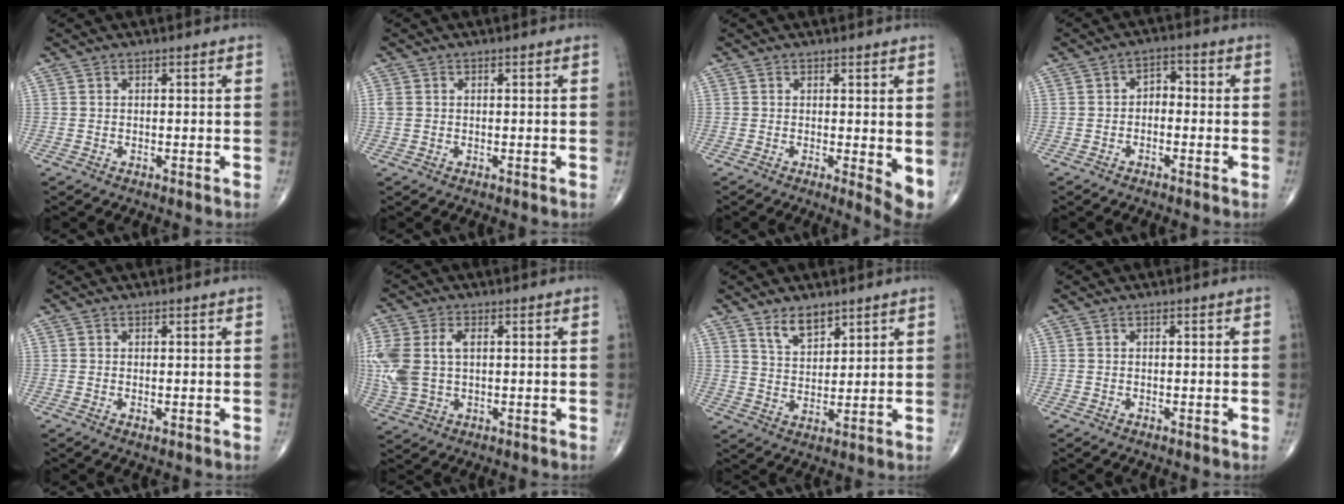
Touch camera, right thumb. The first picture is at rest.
{"total": 1.4, "force": [0.1, 1.1, 0.8], "torque": [-0.027, 0.004, 0.004]}
{"total": 4.5, "force": [0.5, 1.4, 4.2], "torque": [-0.057, -0.013, 0.007]}
{"total": 3.0, "force": [-0.8, 2.0, 2.0], "torque": [-0.020, 0.017, -0.026]}
{"total": 0.6, "force": [0.0, 0.3, 0.6], "torque": [-0.013, -0.004, 0.001]}
{"total": 11.6, "force": [1.3, 7.4, 8.8], "torque": [-0.225, 0.011, 0.032]}
{"total": 5.8, "force": [4.2, 2.8, 2.9], "torque": [-0.035, -0.034, 0.082]}
{"total": 0.0}